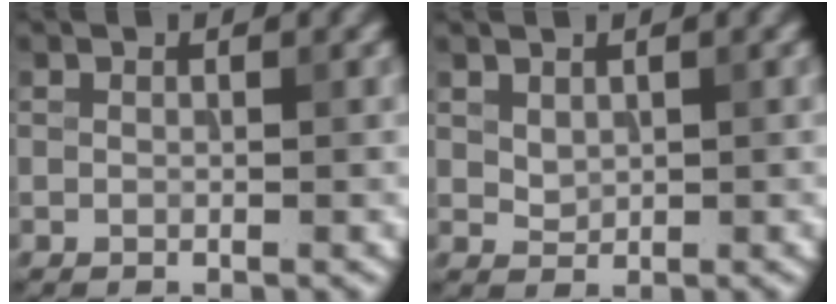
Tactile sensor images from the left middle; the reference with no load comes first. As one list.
[{"total": 1.0, "force": [0.6, 0.7, 0.5], "torque": [-0.011, -0.002, 0.018]}]